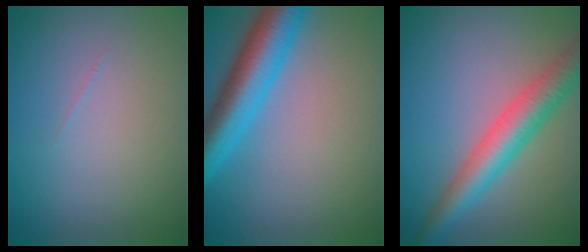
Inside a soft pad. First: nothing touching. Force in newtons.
{"total": 6.4, "press": 6.4, "slide": 0.3}
{"total": 5.2, "press": 5.2, "slide": 0.1}